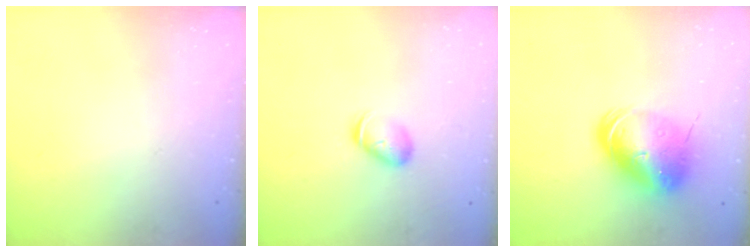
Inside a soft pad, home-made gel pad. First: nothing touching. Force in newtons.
{"total": 5.9, "press": 5.8, "slide": 0.7}
{"total": 13.6, "press": 13.4, "slide": 2.4}